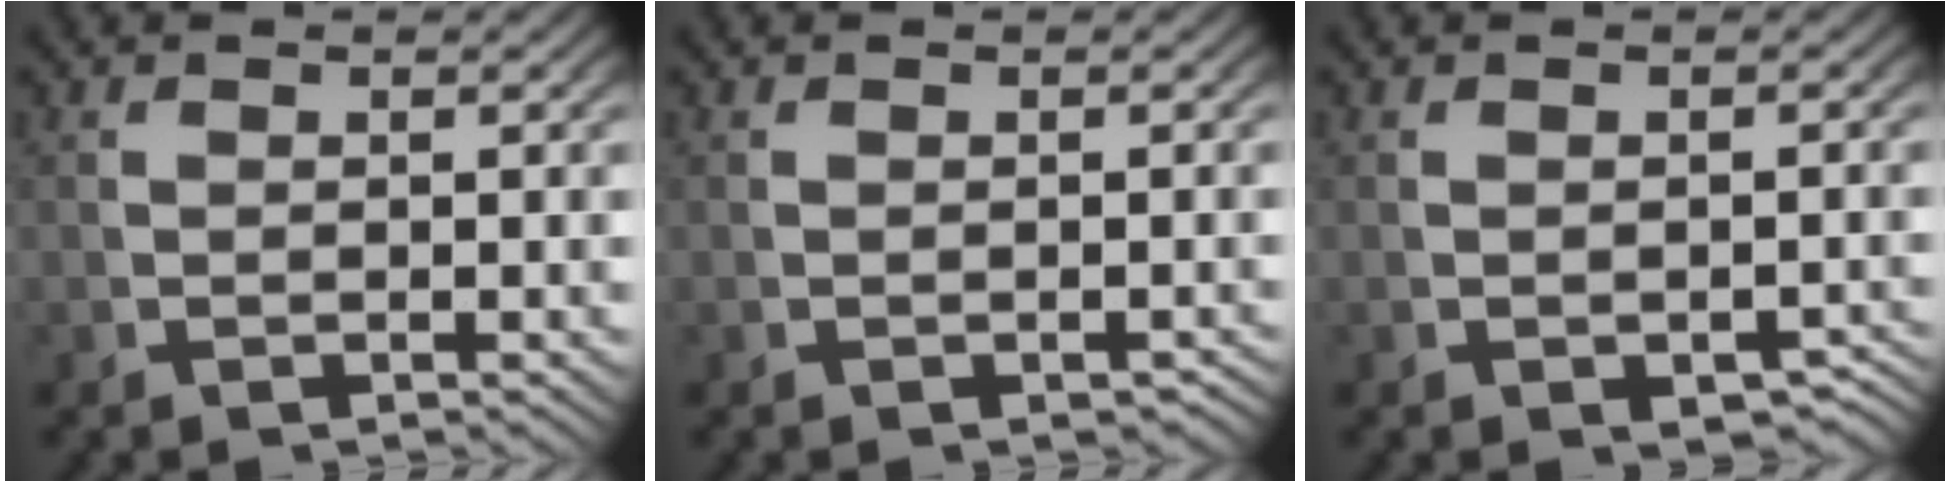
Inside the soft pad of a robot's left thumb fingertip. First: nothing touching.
{"total": 0.7, "force": [-0.7, 0.2, 0.2], "torque": [-0.004, -0.003, -0.008]}
{"total": 2.7, "force": [-1.6, 1.5, 1.5], "torque": [-0.025, -0.015, -0.017]}